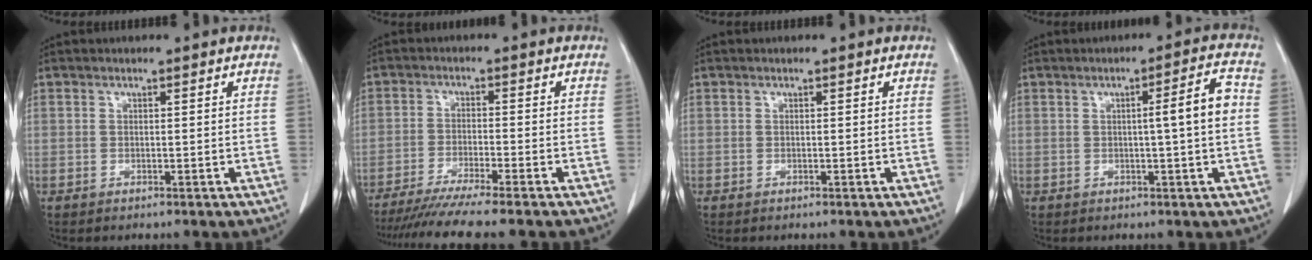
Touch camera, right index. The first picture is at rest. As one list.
[{"total": 10.5, "force": [-9.0, -1.4, 5.3], "torque": [-0.065, -0.030, -0.142]}, {"total": 0.0}, {"total": 5.4, "force": [0.1, -0.4, 5.3], "torque": [-0.077, 0.008, 0.000]}]